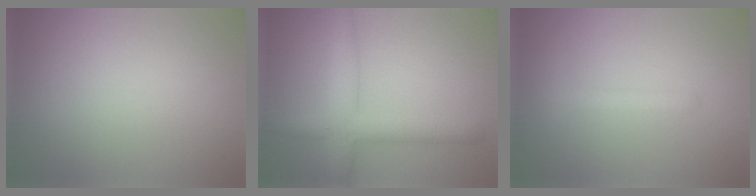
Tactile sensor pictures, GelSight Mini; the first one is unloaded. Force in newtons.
{"total": 4.1, "press": 4.1, "slide": 0.2}
{"total": 1.3, "press": 1.3, "slide": 0.1}